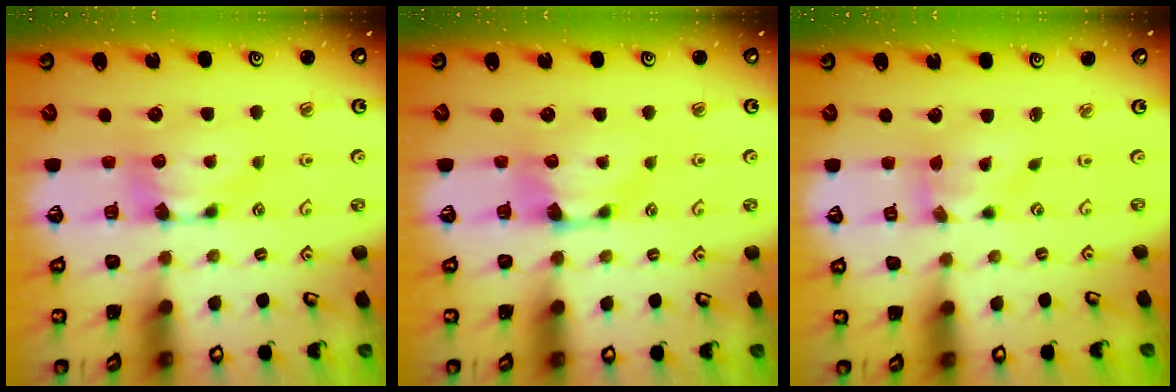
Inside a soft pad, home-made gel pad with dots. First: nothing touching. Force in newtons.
{"total": 0.9, "press": 0.2, "slide": 0.9}
{"total": 2.1, "press": 1.6, "slide": 1.3}